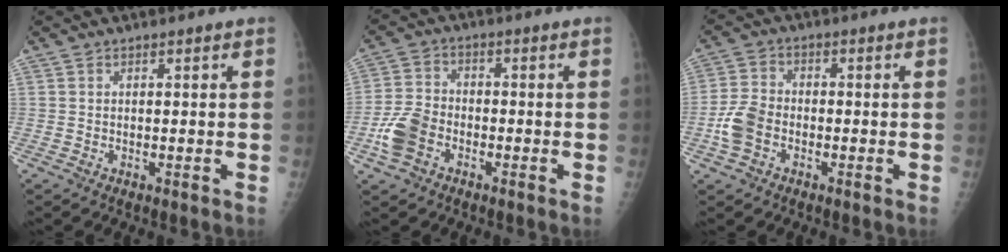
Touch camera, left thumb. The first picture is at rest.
{"total": 7.5, "force": [-3.2, 5.2, 4.5], "torque": [-0.094, 0.017, -0.064]}
{"total": 6.4, "force": [-2.3, 4.5, 4.0], "torque": [-0.082, 0.013, -0.050]}